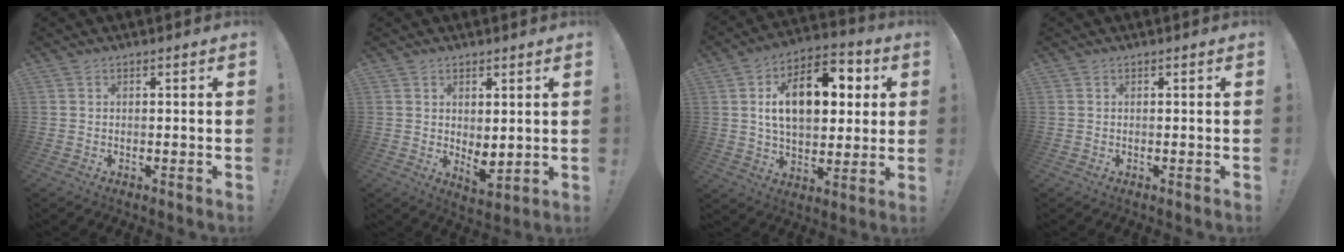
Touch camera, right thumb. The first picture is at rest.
{"total": 4.8, "force": [1.1, 2.5, 4.0], "torque": [-0.039, -0.020, 0.025]}
{"total": 18.0, "force": [4.4, 11.0, 13.5], "torque": [-0.198, -0.002, 0.074]}
{"total": 0.0}